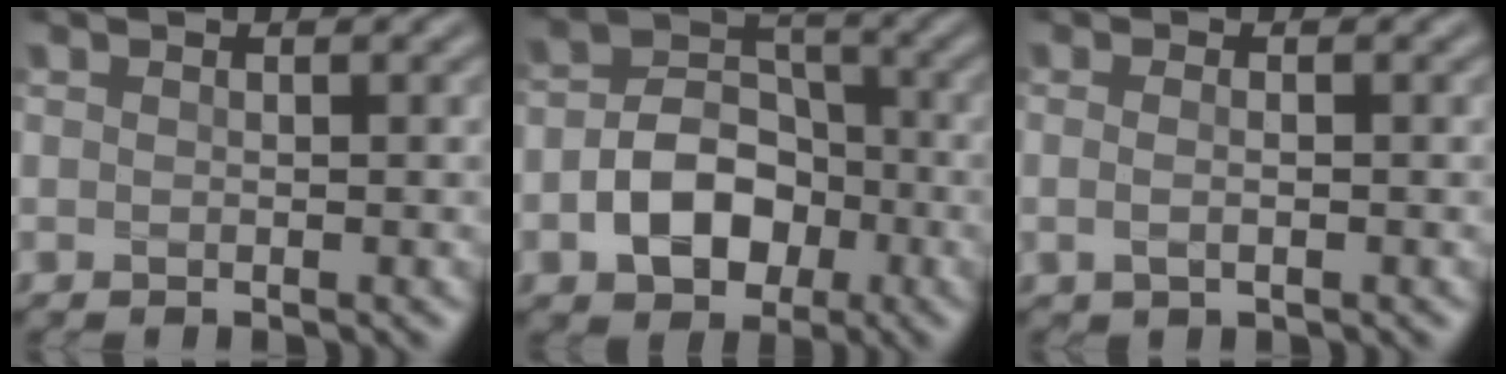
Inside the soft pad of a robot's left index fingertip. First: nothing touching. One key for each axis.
{"total": 5.8, "fx": -1.8, "fy": 4.4, "fz": 3.4, "tx": -0.055, "ty": 0.003, "tz": -0.035}
{"total": 1.3, "fx": 0.0, "fy": 0.6, "fz": 1.1, "tx": -0.008, "ty": -0.001, "tz": -0.006}